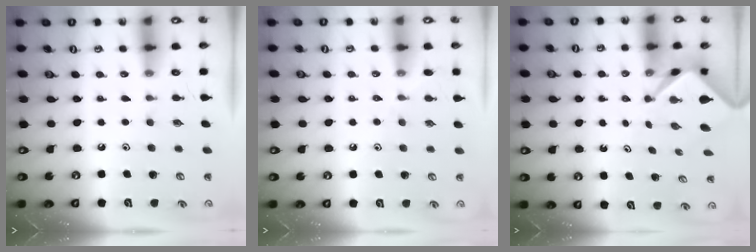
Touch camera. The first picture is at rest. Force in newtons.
{"total": 5.7, "press": 5.6, "slide": 0.7}
{"total": 2.1, "press": 2.1, "slide": 0.3}